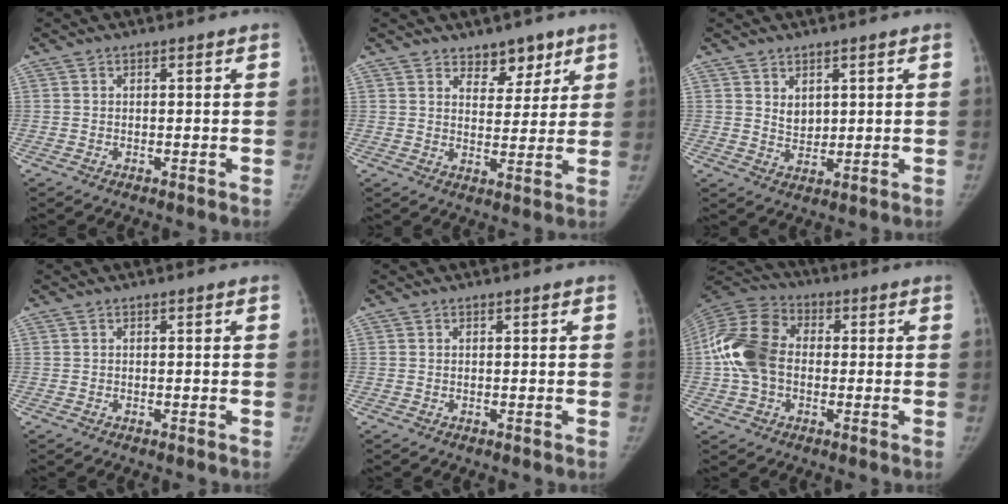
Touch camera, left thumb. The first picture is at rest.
{"total": 6.0, "force": [4.3, 3.6, 2.2], "torque": [0.006, -0.029, 0.066]}
{"total": 3.3, "force": [1.6, 2.3, 1.7], "torque": [-0.014, -0.016, 0.035]}
{"total": 0.0}
{"total": 0.0}
{"total": 17.1, "force": [-0.1, 12.4, 11.8], "torque": [-0.250, 0.032, -0.010]}